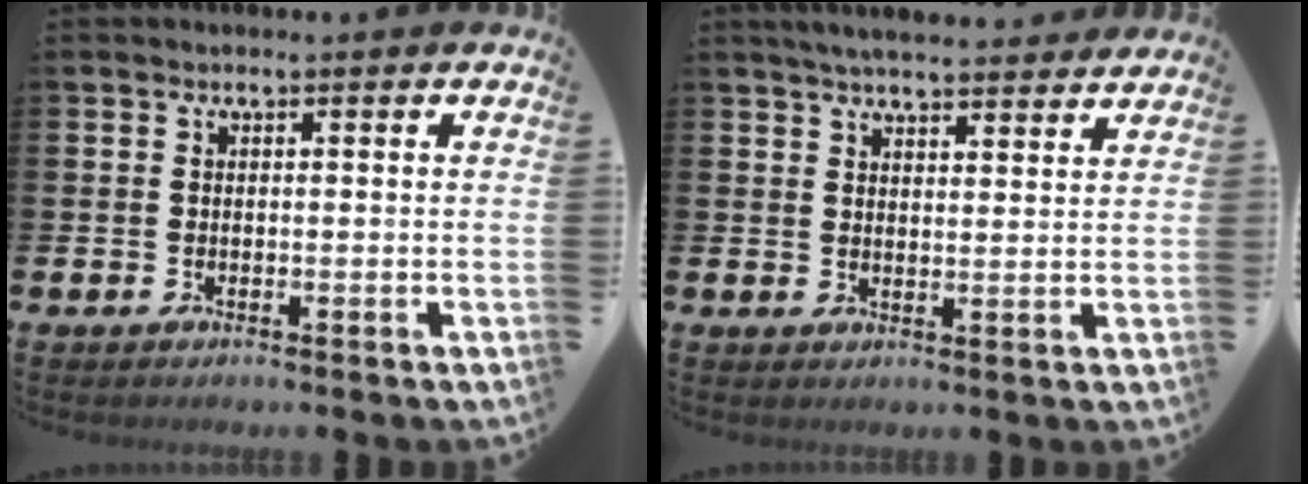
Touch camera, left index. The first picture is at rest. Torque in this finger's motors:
{"motor_torque": [0.55, -0.51, 0.18, 0.05]}